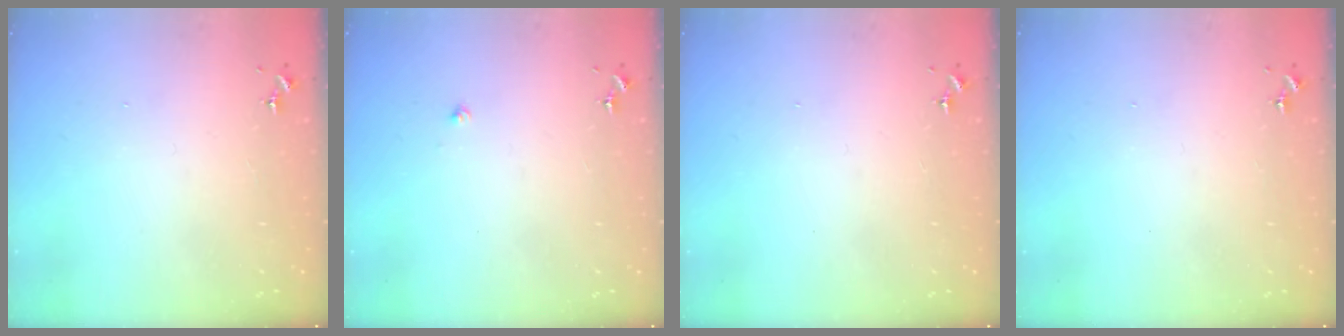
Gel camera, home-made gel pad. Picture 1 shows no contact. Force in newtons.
{"total": 1.4, "press": 1.4, "slide": 0.2}
{"total": 0.0}
{"total": 0.0}